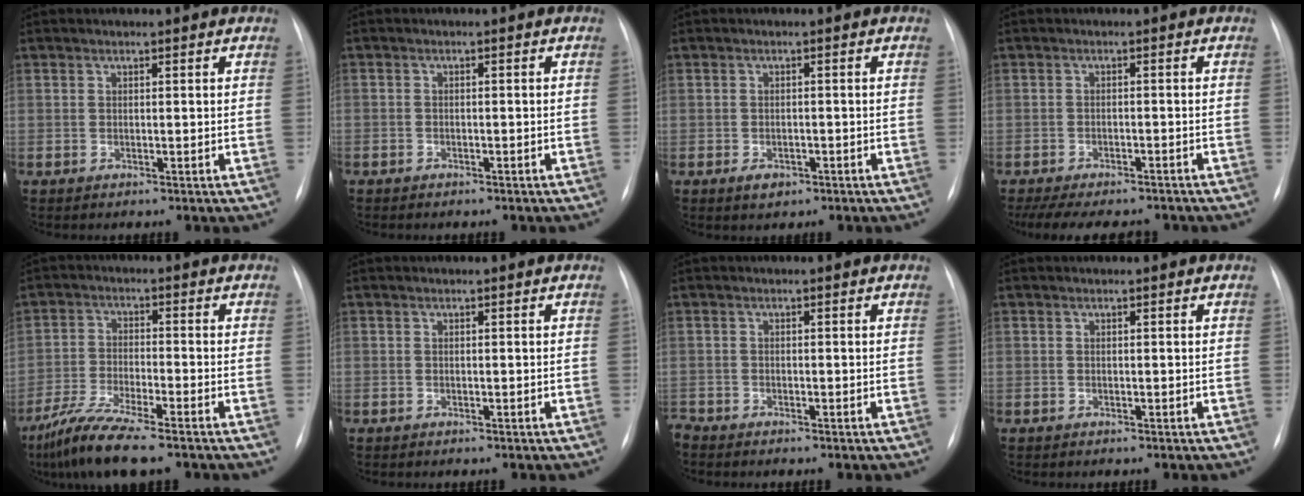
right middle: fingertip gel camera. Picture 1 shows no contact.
{"total": 2.0, "force": [-1.5, 1.2, 0.5], "torque": [-0.009, 0.004, -0.015]}
{"total": 2.4, "force": [-1.4, 1.5, 1.2], "torque": [-0.019, 0.001, -0.012]}
{"total": 13.1, "force": [-11.2, 4.0, 5.4], "torque": [-0.109, -0.003, -0.146]}
{"total": 9.0, "force": [-7.0, 0.6, 5.7], "torque": [-0.113, -0.027, -0.129]}
{"total": 0.7, "force": [-0.5, 0.6, 0.0], "torque": [-0.007, 0.004, -0.007]}
{"total": 2.4, "force": [-2.2, 0.7, 0.5], "torque": [-0.003, -0.002, -0.034]}
{"total": 0.5, "force": [-0.3, 0.4, 0.0], "torque": [-0.005, 0.003, -0.006]}